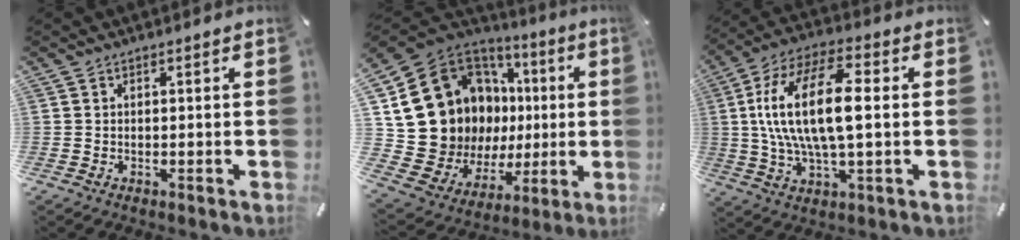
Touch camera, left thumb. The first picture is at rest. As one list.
[{"total": 18.8, "force": [3.0, 16.5, 8.6], "torque": [-0.147, -0.057, 0.100]}, {"total": 18.2, "force": [1.5, 7.6, 16.5], "torque": [-0.340, 0.002, 0.020]}]